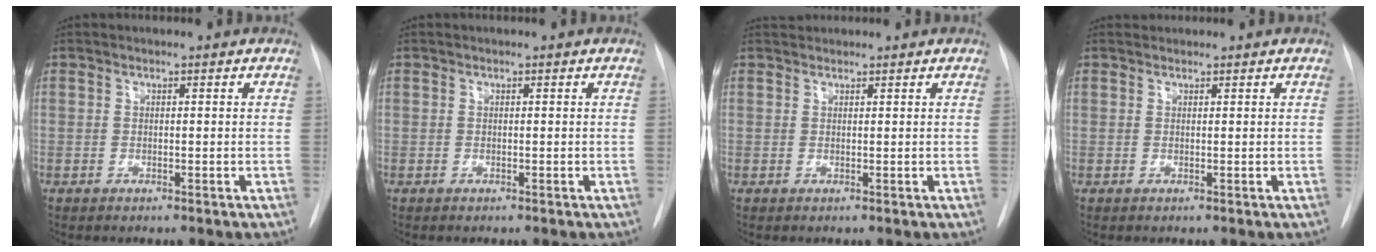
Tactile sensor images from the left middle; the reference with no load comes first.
{"total": 0.0}
{"total": 1.4, "force": [1.4, 0.3, 0.0], "torque": [-0.007, 0.018, 0.027]}
{"total": 0.8, "force": [0.8, 0.2, -0.1], "torque": [-0.003, 0.013, 0.015]}